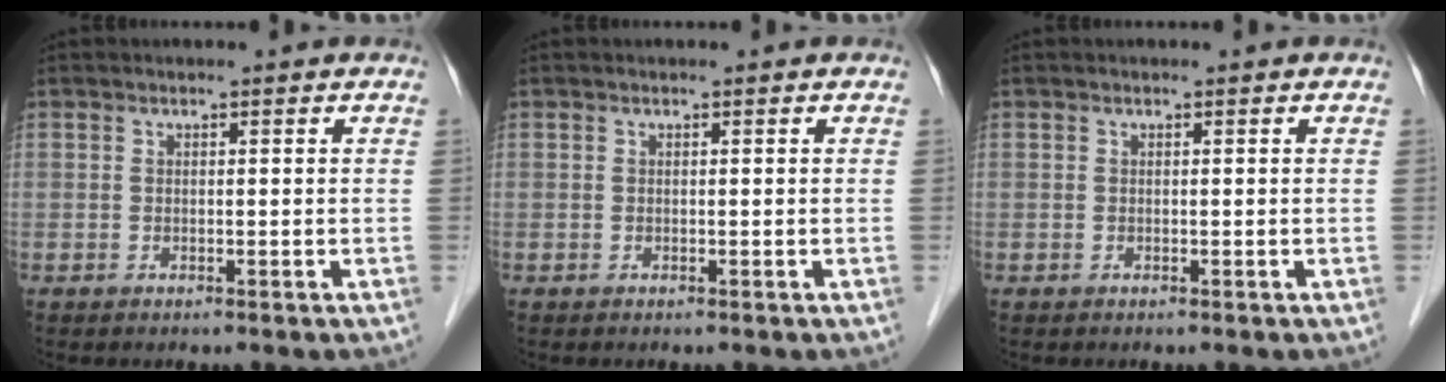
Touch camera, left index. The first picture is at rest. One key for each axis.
{"total": 0.0}
{"total": 0.0}